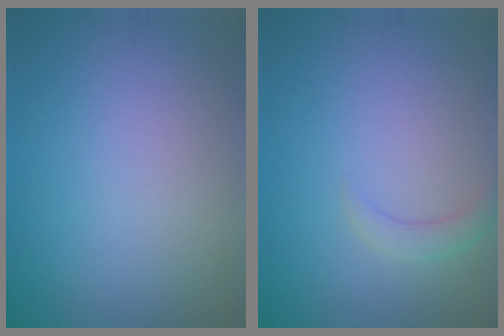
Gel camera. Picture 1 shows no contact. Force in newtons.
{"total": 1.5, "press": 1.5, "slide": 0.2}